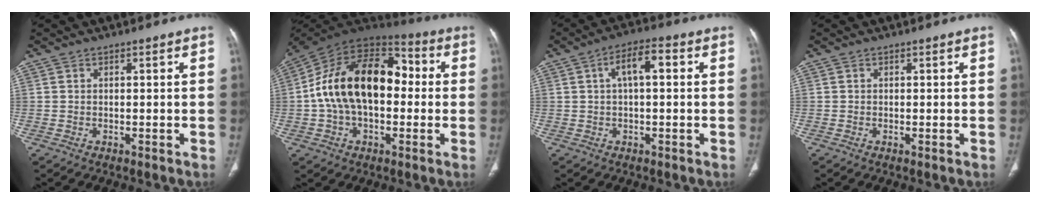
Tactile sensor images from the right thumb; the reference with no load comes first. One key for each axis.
{"total": 21.8, "fx": 0.7, "fy": 13.3, "fz": 17.2, "tx": -0.289, "ty": 0.044, "tz": 0.005}
{"total": 6.4, "fx": 1.3, "fy": 2.6, "fz": 5.7, "tx": -0.097, "ty": 0.021, "tz": 0.018}
{"total": 0.0}